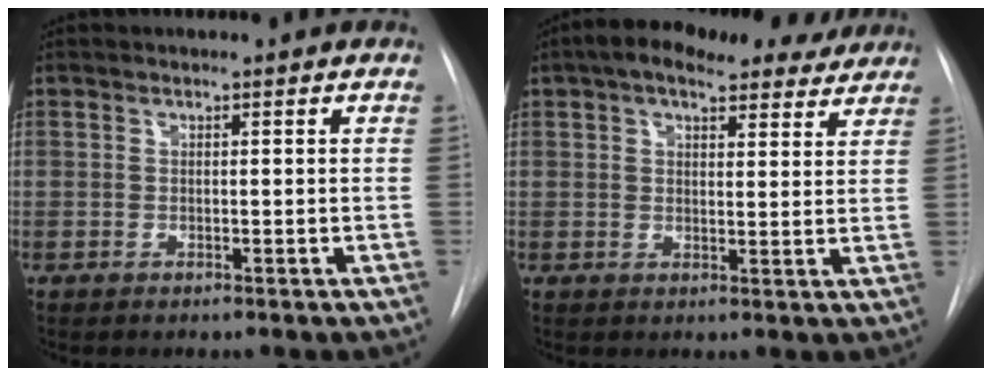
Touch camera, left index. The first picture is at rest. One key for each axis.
{"total": 14.4, "fx": 11.3, "fy": 5.3, "fz": 7.3, "tx": -0.103, "ty": 0.041, "tz": 0.146}